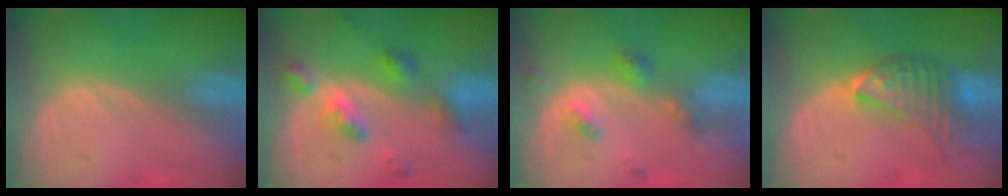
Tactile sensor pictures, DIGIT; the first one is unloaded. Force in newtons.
{"total": 6.4, "press": 6.4, "slide": 0.4}
{"total": 4.9, "press": 4.3, "slide": 2.2}
{"total": 7.0, "press": 6.9, "slide": 1.1}